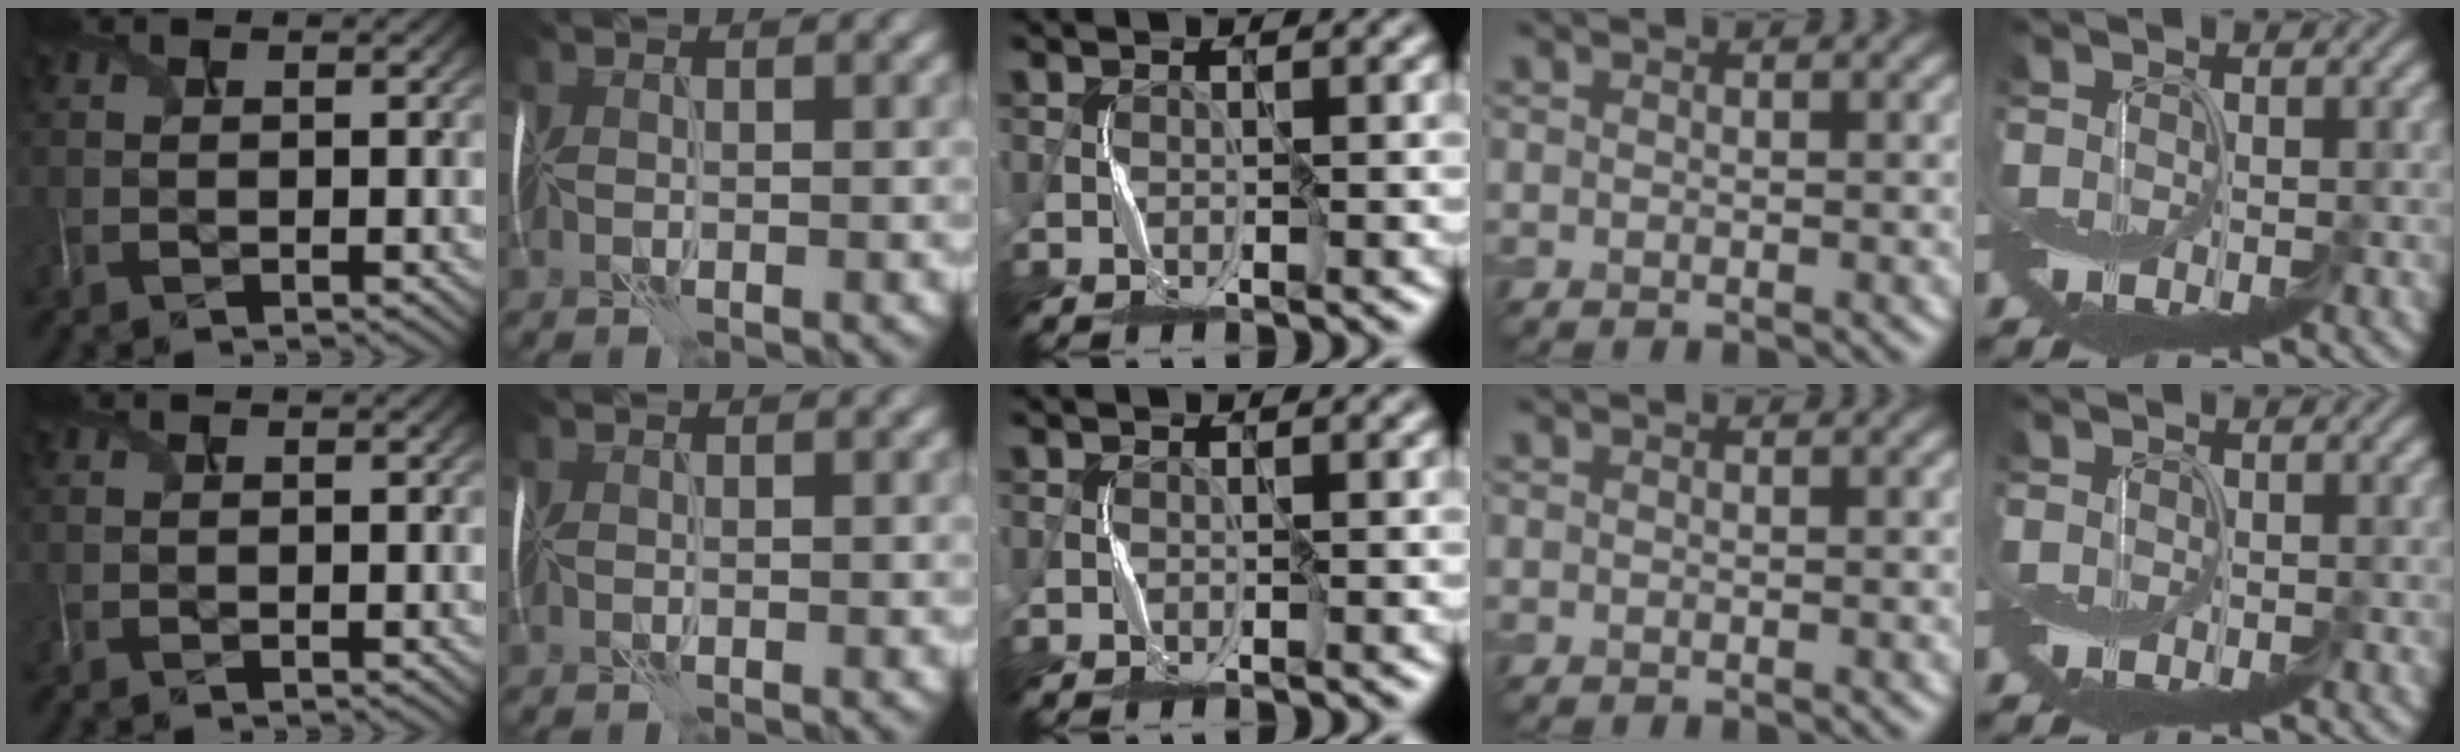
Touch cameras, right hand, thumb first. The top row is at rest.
{}